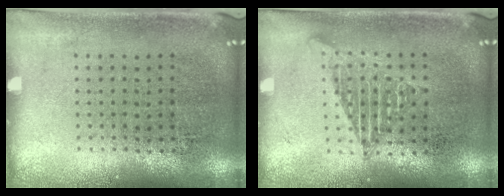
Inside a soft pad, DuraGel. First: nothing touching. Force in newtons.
{"total": 1.2, "press": 1.1, "slide": 0.3}